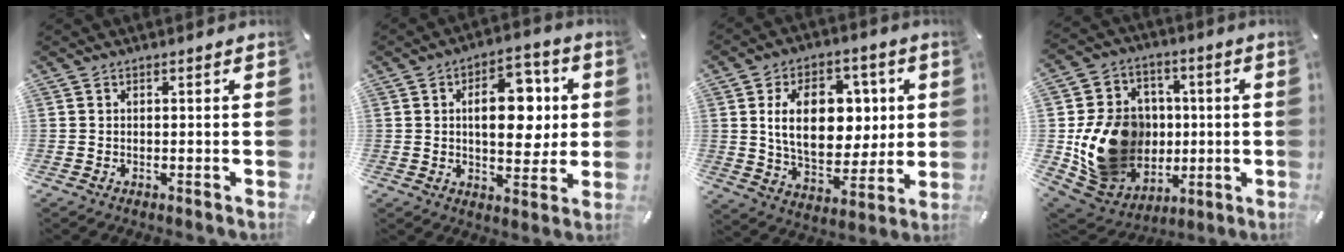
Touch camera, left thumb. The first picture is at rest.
{"total": 13.8, "force": [2.4, 8.5, 10.6], "torque": [-0.135, -0.001, 0.036]}
{"total": 17.4, "force": [3.3, 12.2, 12.0], "torque": [-0.199, 0.001, 0.059]}
{"total": 20.0, "force": [-0.8, 17.6, 9.3], "torque": [-0.155, 0.003, 0.010]}